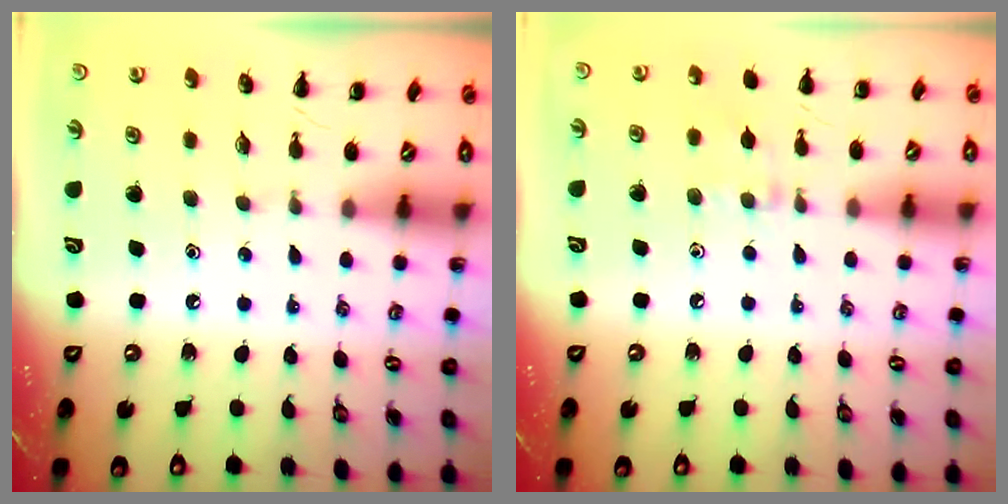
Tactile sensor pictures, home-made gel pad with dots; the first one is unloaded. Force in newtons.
{"total": 6.4, "press": 6.1, "slide": 2.1}